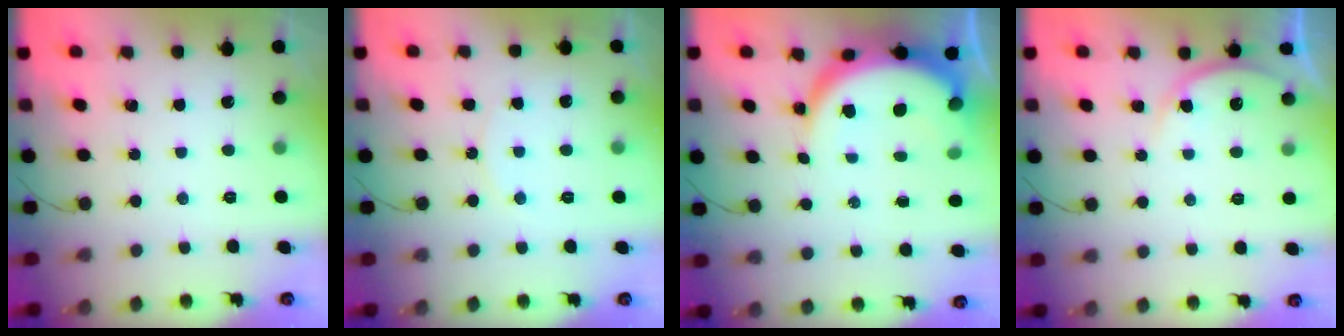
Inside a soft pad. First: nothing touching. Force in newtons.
{"total": 6.2, "press": 6.2, "slide": 0.5}
{"total": 10.3, "press": 10.2, "slide": 1.0}
{"total": 7.7, "press": 7.7, "slide": 0.4}